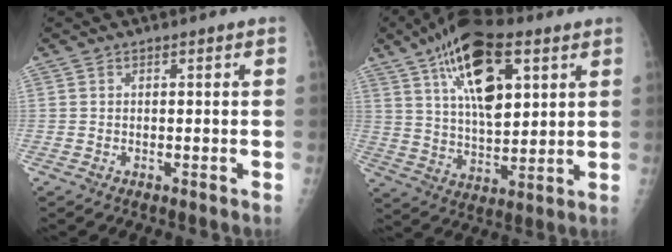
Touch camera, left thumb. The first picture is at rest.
{"total": 17.7, "force": [7.9, 8.2, 13.6], "torque": [-0.204, -0.018, 0.137]}